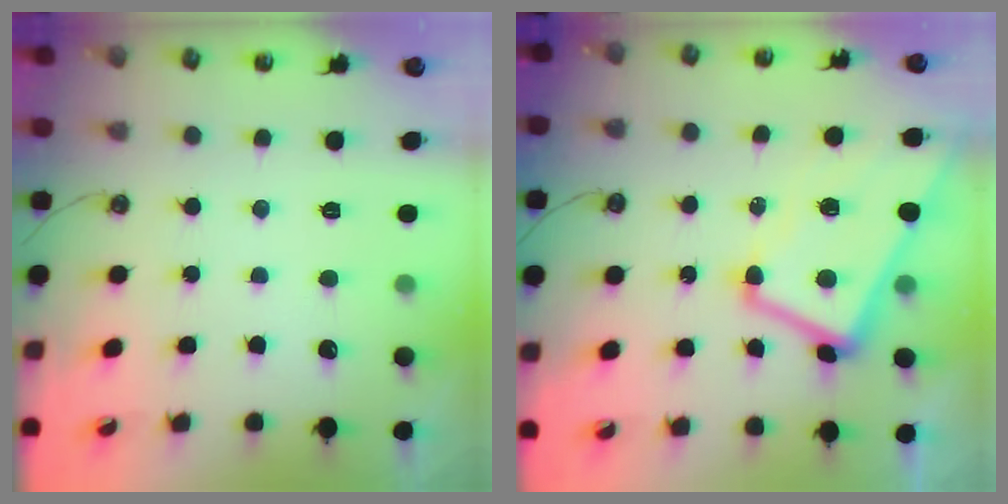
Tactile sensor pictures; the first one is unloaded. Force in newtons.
{"total": 4.7, "press": 4.5, "slide": 1.4}